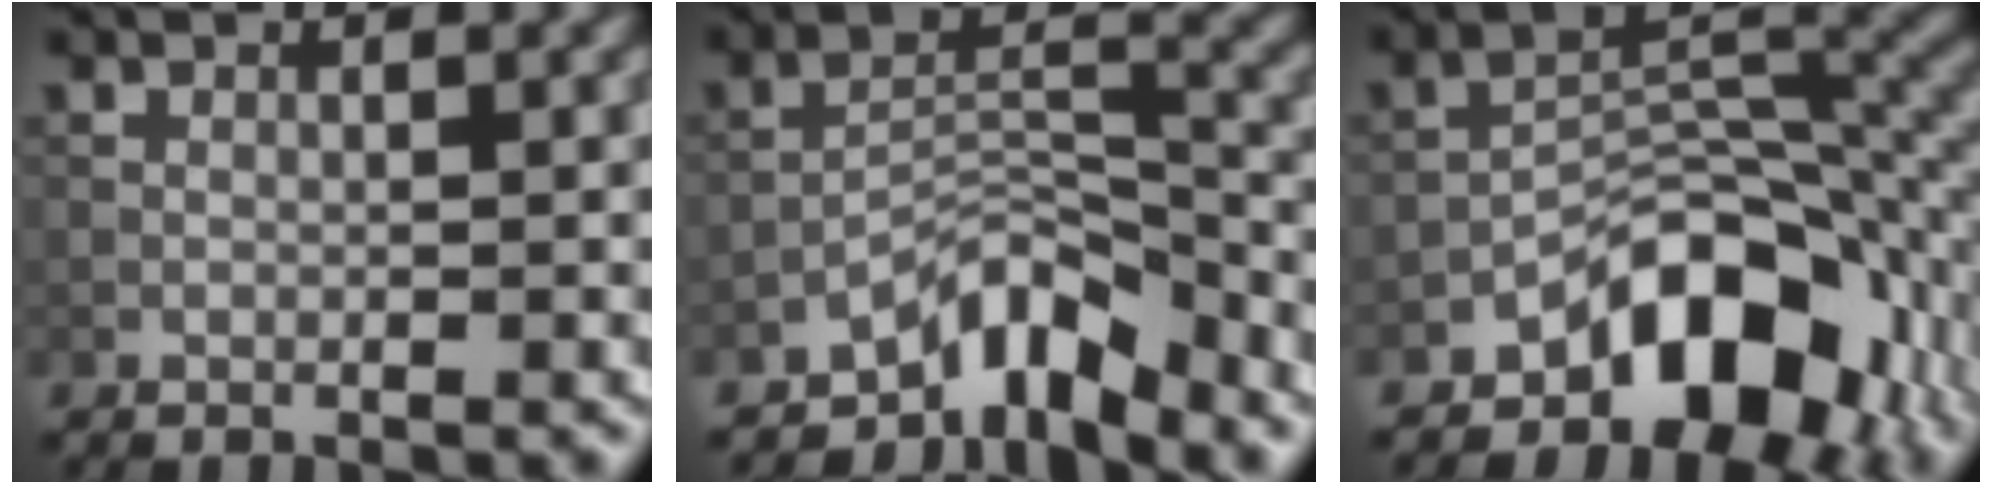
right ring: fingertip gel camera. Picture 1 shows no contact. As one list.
[{"total": 5.3, "force": [-4.5, 1.6, 2.4], "torque": [-0.024, 0.010, -0.086]}, {"total": 8.8, "force": [-5.1, 4.4, 5.7], "torque": [-0.065, 0.006, -0.086]}]